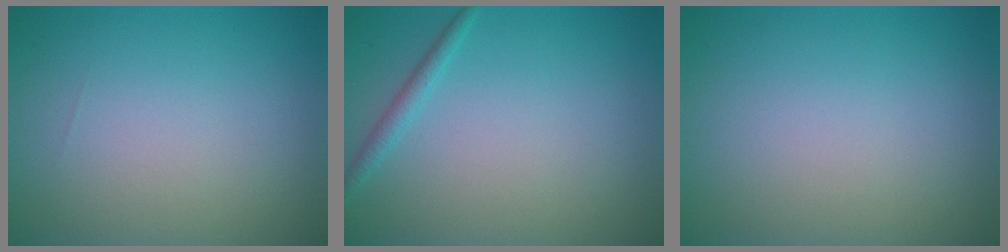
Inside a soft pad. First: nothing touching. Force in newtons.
{"total": 1.2, "press": 1.2, "slide": 0.0}
{"total": 0.0}